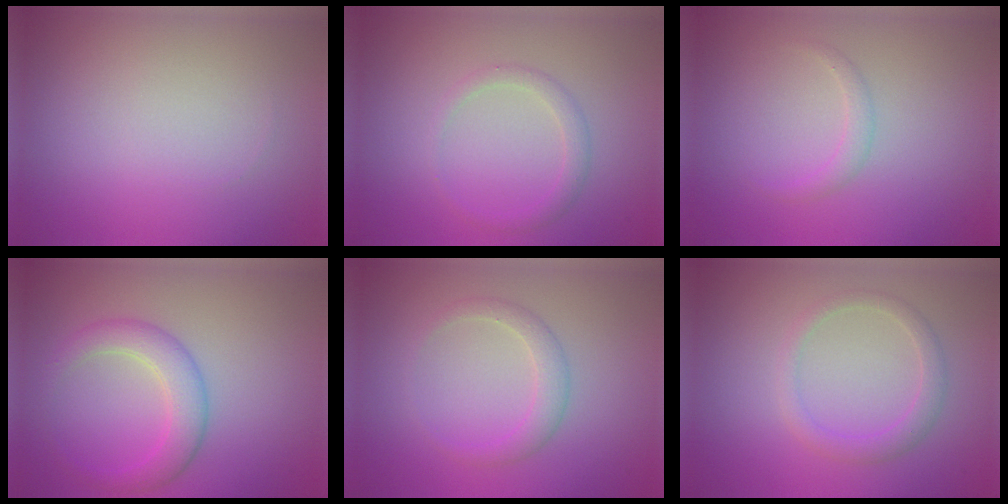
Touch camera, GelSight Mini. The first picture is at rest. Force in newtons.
{"total": 1.5, "press": 1.5, "slide": 0.1}
{"total": 1.1, "press": 1.1, "slide": 0.0}
{"total": 3.3, "press": 3.3, "slide": 0.1}
{"total": 1.9, "press": 1.9, "slide": 0.1}
{"total": 2.0, "press": 2.0, "slide": 0.3}